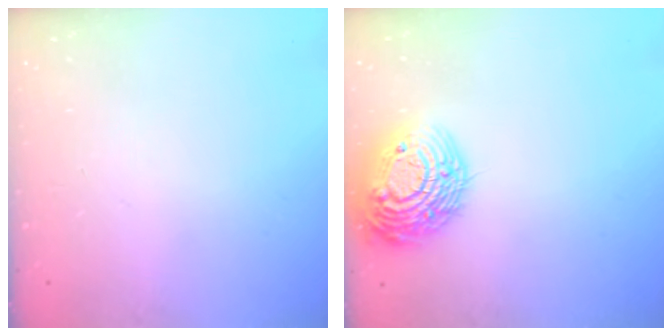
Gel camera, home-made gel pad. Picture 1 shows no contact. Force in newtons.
{"total": 16.7, "press": 16.7, "slide": 1.4}